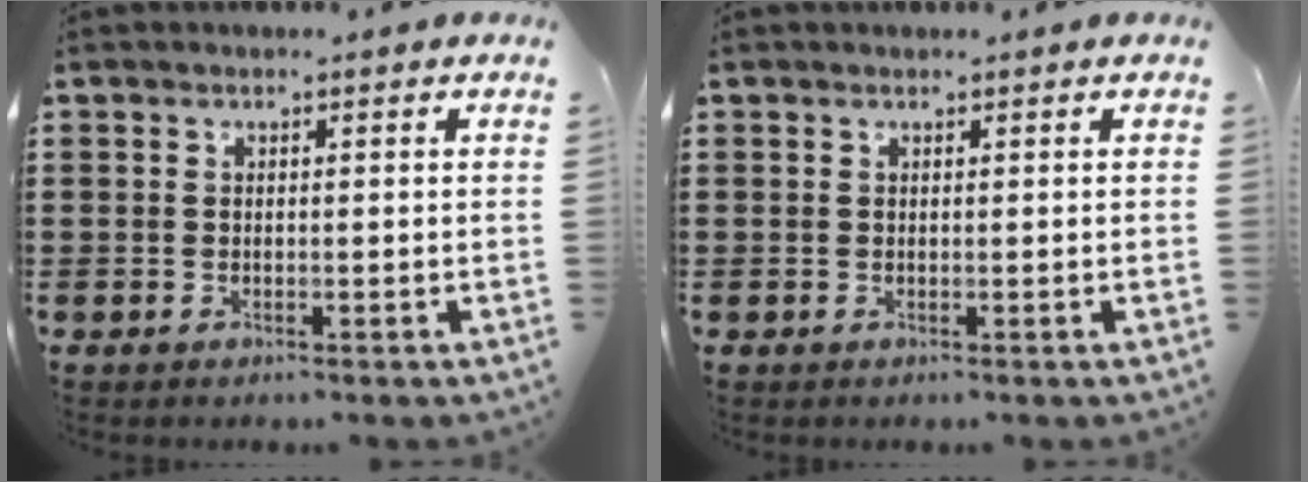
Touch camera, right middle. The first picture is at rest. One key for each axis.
{"total": 0.0}